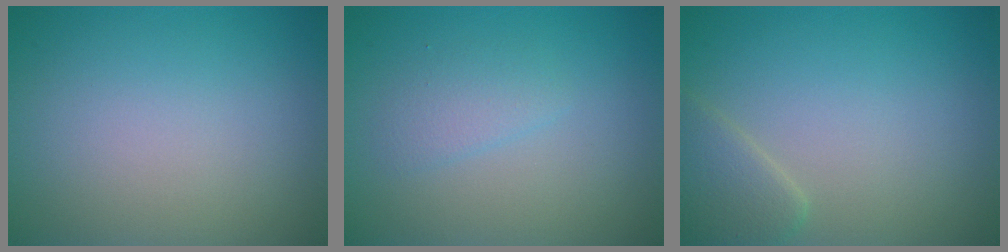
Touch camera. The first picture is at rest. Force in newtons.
{"total": 1.6, "press": 1.6, "slide": 0.0}
{"total": 2.4, "press": 2.4, "slide": 0.1}